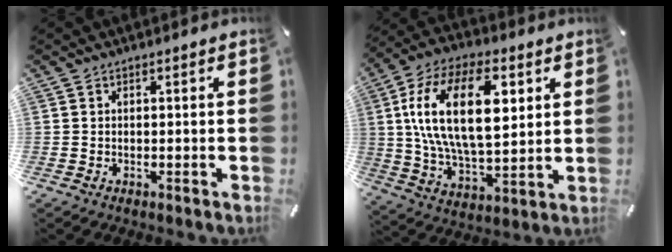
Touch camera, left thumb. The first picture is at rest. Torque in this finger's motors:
{"motor_torque": [2.54, 2.47, 1.62, -1.15, 0.91]}